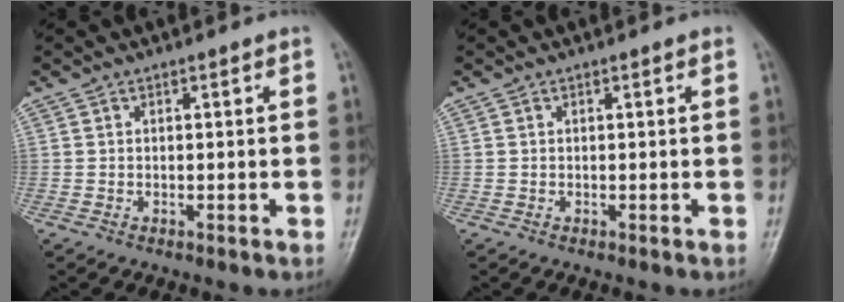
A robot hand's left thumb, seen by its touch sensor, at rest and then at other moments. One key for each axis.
{"total": 0.0}